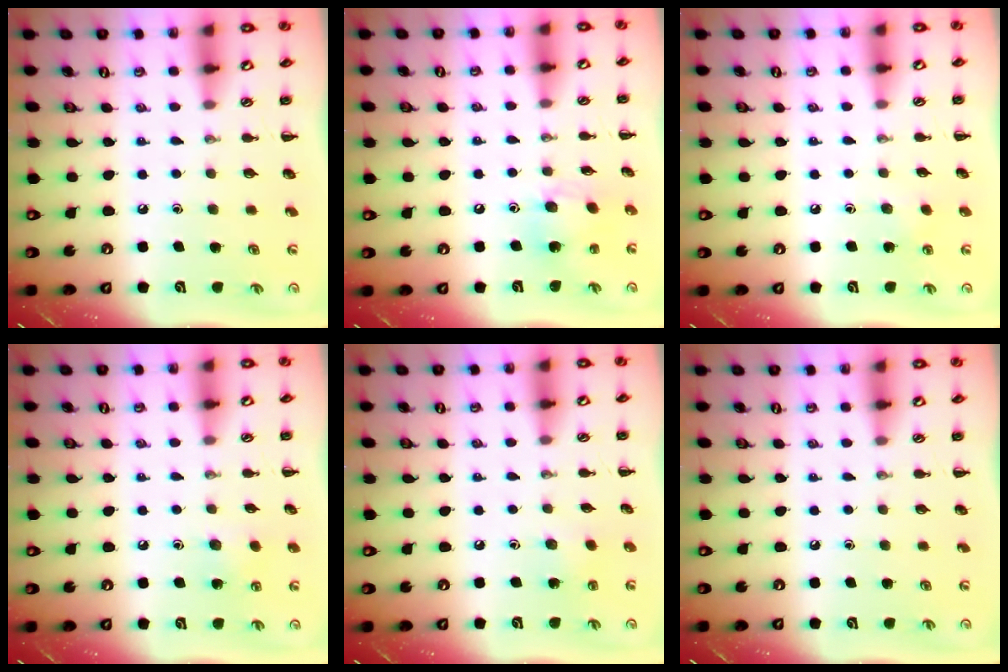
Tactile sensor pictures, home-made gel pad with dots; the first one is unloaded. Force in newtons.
{"total": 8.3, "press": 8.3, "slide": 0.6}
{"total": 5.3, "press": 5.1, "slide": 1.4}
{"total": 6.0, "press": 5.8, "slide": 1.4}
{"total": 2.6, "press": 2.5, "slide": 0.7}
{"total": 0.0}